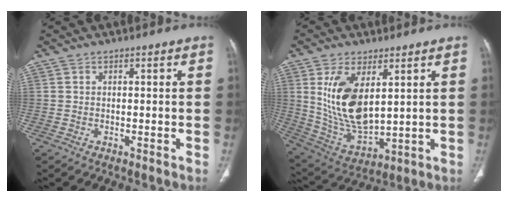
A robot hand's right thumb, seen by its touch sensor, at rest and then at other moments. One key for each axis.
{"total": 15.0, "fx": 4.2, "fy": 7.6, "fz": 12.3, "tx": -0.226, "ty": -0.025, "tz": 0.101}